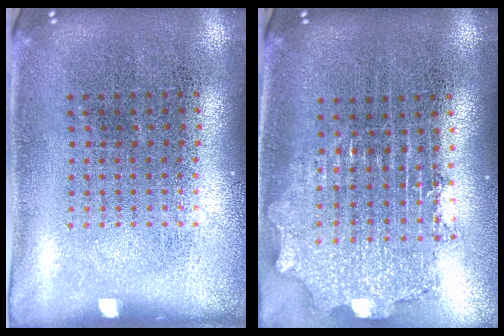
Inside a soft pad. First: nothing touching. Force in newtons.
{"total": 2.1, "press": 1.6, "slide": 1.4}